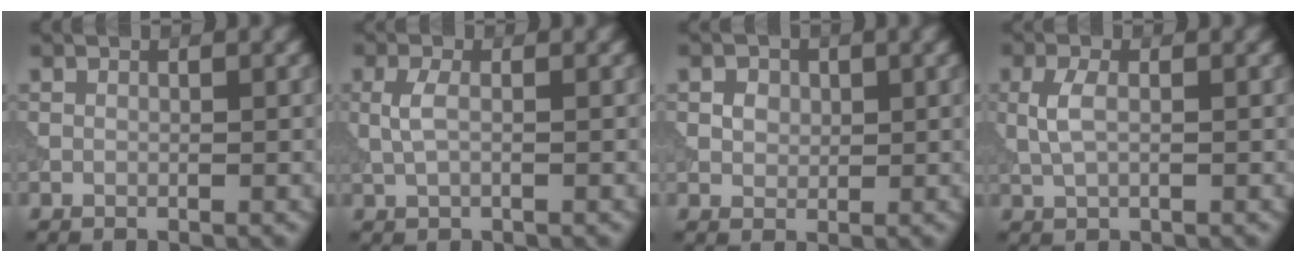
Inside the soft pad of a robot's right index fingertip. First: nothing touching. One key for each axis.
{"total": 1.9, "fx": 0.2, "fy": 0.8, "fz": 1.7, "tx": -0.041, "ty": 0.003, "tz": 0.002}
{"total": 1.9, "fx": 0.6, "fy": 1.5, "fz": 0.9, "tx": -0.015, "ty": -0.004, "tz": 0.015}
{"total": 2.3, "fx": 0.2, "fy": 1.1, "fz": 2.0, "tx": -0.051, "ty": 0.002, "tz": 0.004}